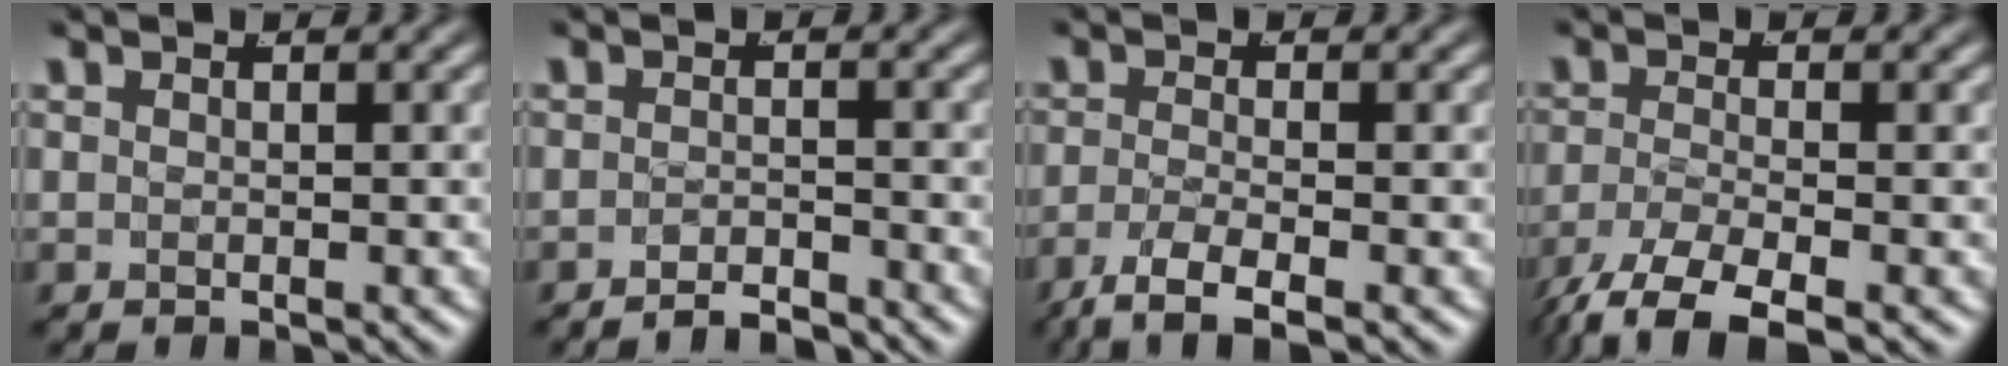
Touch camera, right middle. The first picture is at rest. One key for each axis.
{"total": 2.8, "fx": -2.8, "fy": 0.0, "fz": 0.3, "tx": -0.001, "ty": -0.006, "tz": -0.048}
{"total": 5.1, "fx": -3.6, "fy": 1.3, "fz": 3.3, "tx": -0.064, "ty": -0.026, "tz": -0.045}
{"total": 6.3, "fx": -4.6, "fy": 2.2, "fz": 3.8, "tx": -0.078, "ty": -0.033, "tz": -0.052}